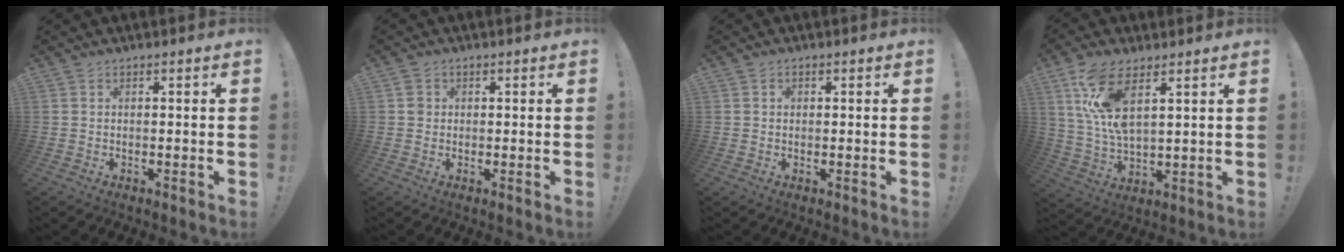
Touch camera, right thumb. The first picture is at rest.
{"total": 1.8, "force": [0.2, 1.8, 0.4], "torque": [0.005, -0.001, 0.001]}
{"total": 1.0, "force": [0.1, 1.0, 0.3], "torque": [-0.003, 0.002, 0.001]}
{"total": 12.8, "force": [6.8, 5.0, 9.6], "torque": [-0.195, -0.027, 0.123]}